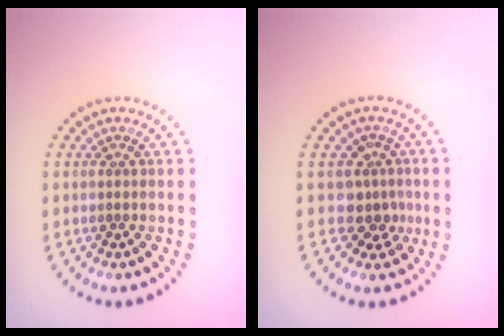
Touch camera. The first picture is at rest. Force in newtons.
{"total": 2.7, "press": 2.0, "slide": 1.8}